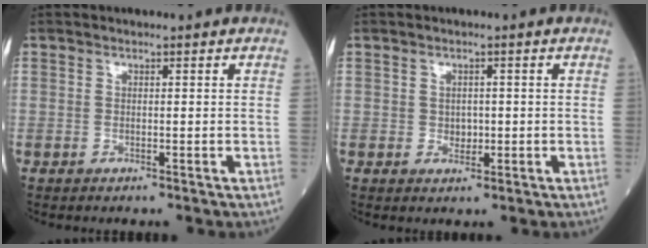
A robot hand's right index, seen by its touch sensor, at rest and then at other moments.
{"total": 1.7, "force": [-0.2, 1.3, 1.0], "torque": [-0.012, 0.002, -0.001]}